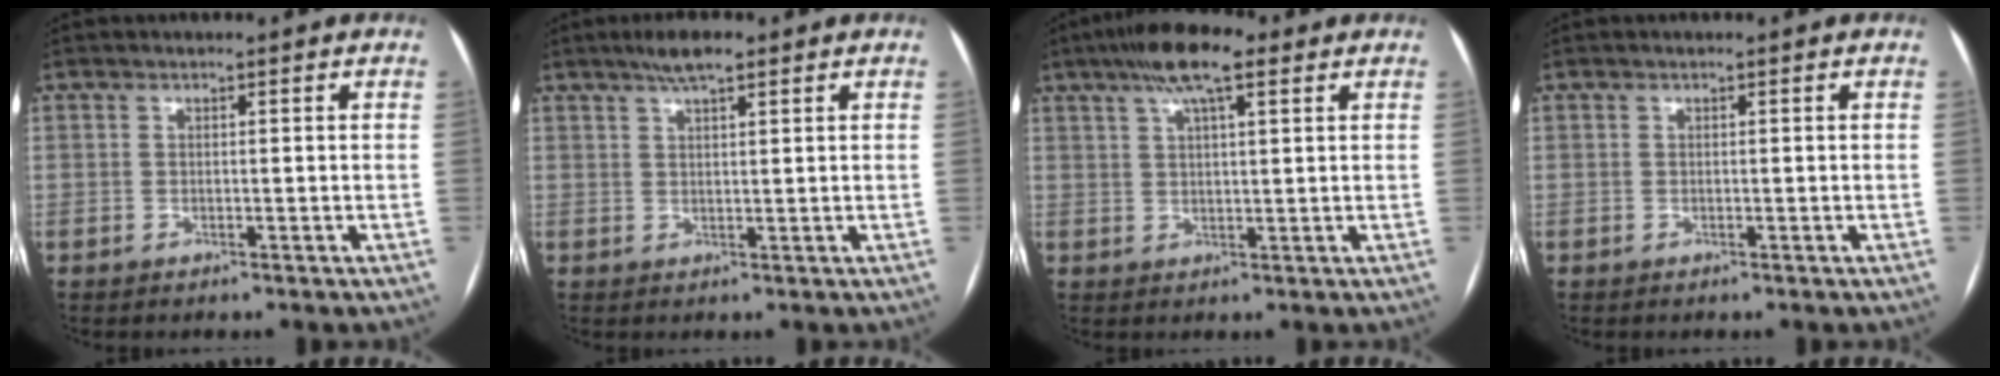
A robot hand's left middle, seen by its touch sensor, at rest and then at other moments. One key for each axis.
{"total": 4.1, "fx": 2.9, "fy": 0.7, "fz": 2.8, "tx": -0.051, "ty": 0.012, "tz": 0.050}
{"total": 8.5, "fx": 5.0, "fy": 1.9, "fz": 6.6, "tx": -0.121, "ty": 0.023, "tz": 0.081}
{"total": 0.0}